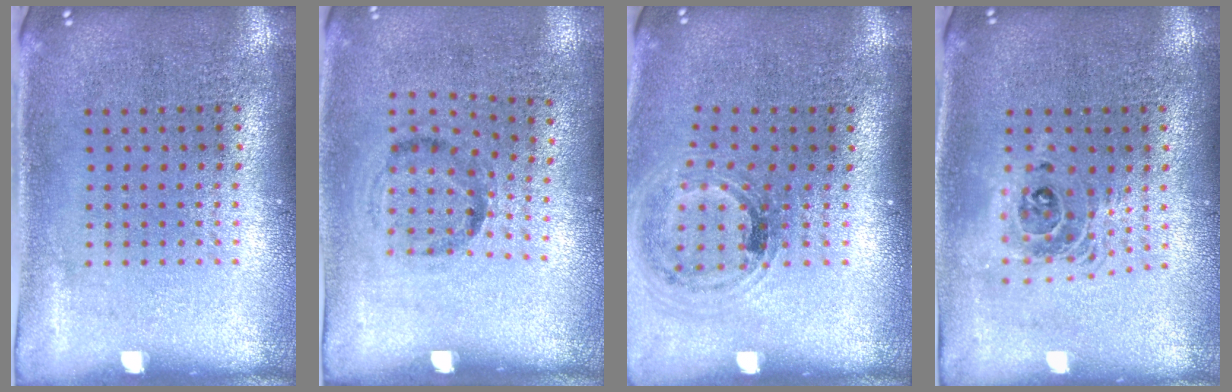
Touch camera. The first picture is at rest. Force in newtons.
{"total": 1.2, "press": 0.8, "slide": 0.9}
{"total": 1.0, "press": 1.0, "slide": 0.3}
{"total": 1.6, "press": 1.3, "slide": 0.8}